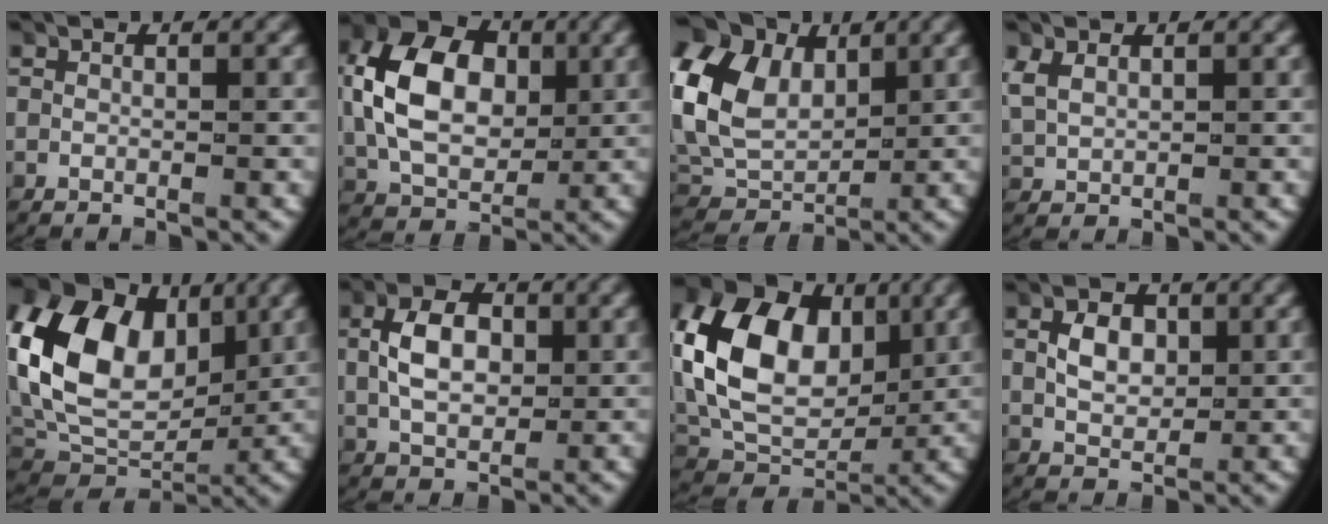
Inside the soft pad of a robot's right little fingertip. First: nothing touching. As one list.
[{"total": 8.9, "force": [1.2, 6.3, 6.2], "torque": [-0.130, 0.000, 0.020]}, {"total": 12.0, "force": [2.1, 9.9, 6.4], "torque": [-0.147, -0.003, 0.026]}, {"total": 2.3, "force": [0.9, 1.8, 1.1], "torque": [-0.037, 0.000, 0.026]}, {"total": 11.7, "force": [2.3, 8.3, 7.9], "torque": [-0.163, -0.008, 0.046]}, {"total": 4.4, "force": [0.3, 2.7, 3.4], "torque": [-0.061, 0.001, 0.009]}, {"total": 11.3, "force": [1.9, 8.0, 7.7], "torque": [-0.163, -0.006, 0.036]}, {"total": 3.0, "force": [0.4, 2.1, 2.1], "torque": [-0.038, -0.007, 0.013]}]